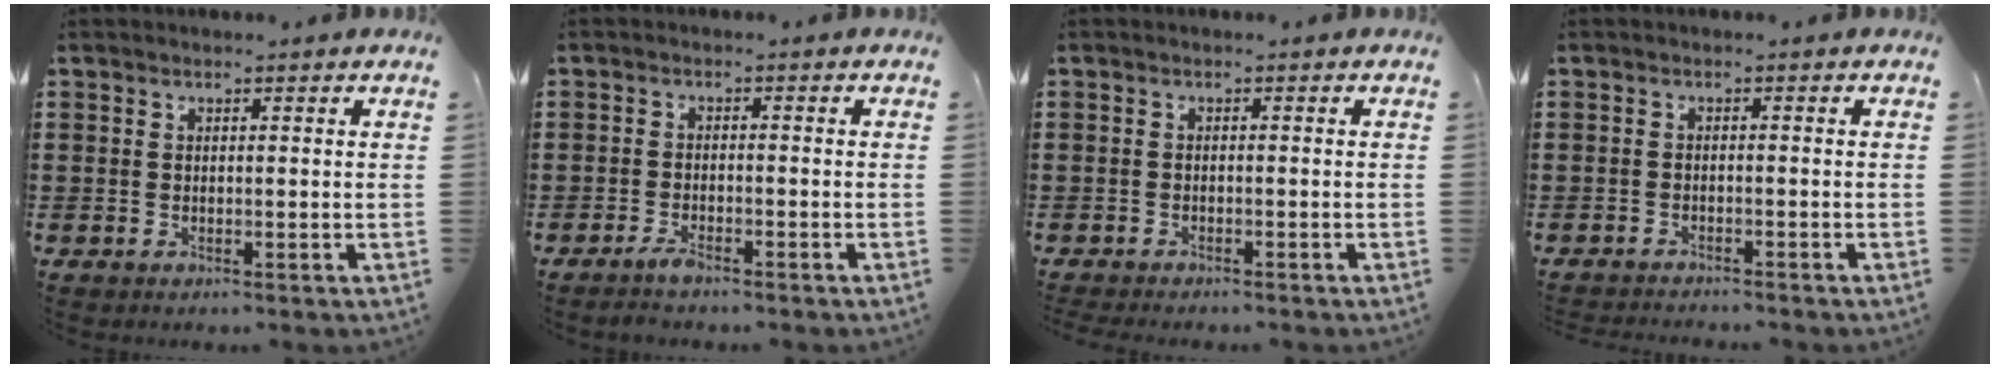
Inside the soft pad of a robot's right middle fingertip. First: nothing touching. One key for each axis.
{"total": 2.2, "fx": -1.7, "fy": 0.4, "fz": 1.3, "tx": -0.029, "ty": 0.000, "tz": -0.035}
{"total": 1.3, "fx": -1.3, "fy": 0.2, "fz": 0.0, "tx": -0.004, "ty": 0.003, "tz": -0.028}
{"total": 1.6, "fx": -1.6, "fy": 0.1, "fz": 0.0, "tx": -0.003, "ty": 0.005, "tz": -0.034}